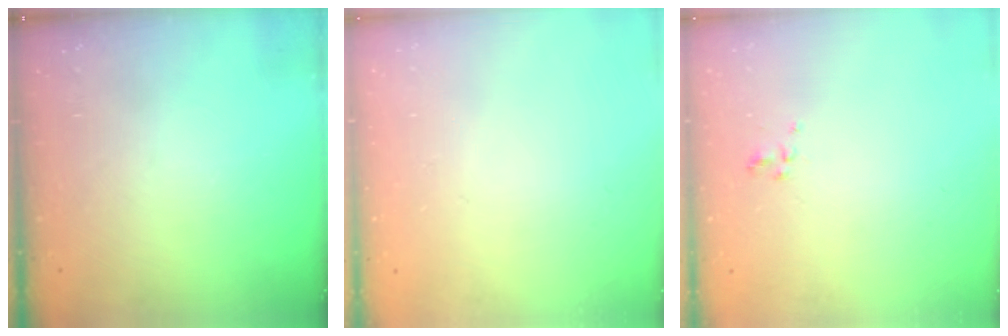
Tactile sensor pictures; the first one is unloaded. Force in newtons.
{"total": 1.6, "press": 1.6, "slide": 0.2}
{"total": 2.5, "press": 2.2, "slide": 1.3}